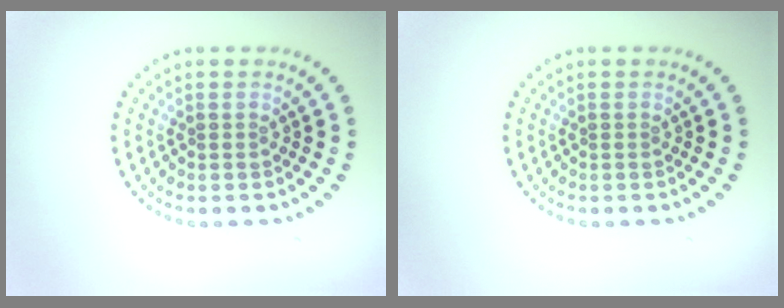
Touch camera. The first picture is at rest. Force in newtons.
{"total": 0.0}